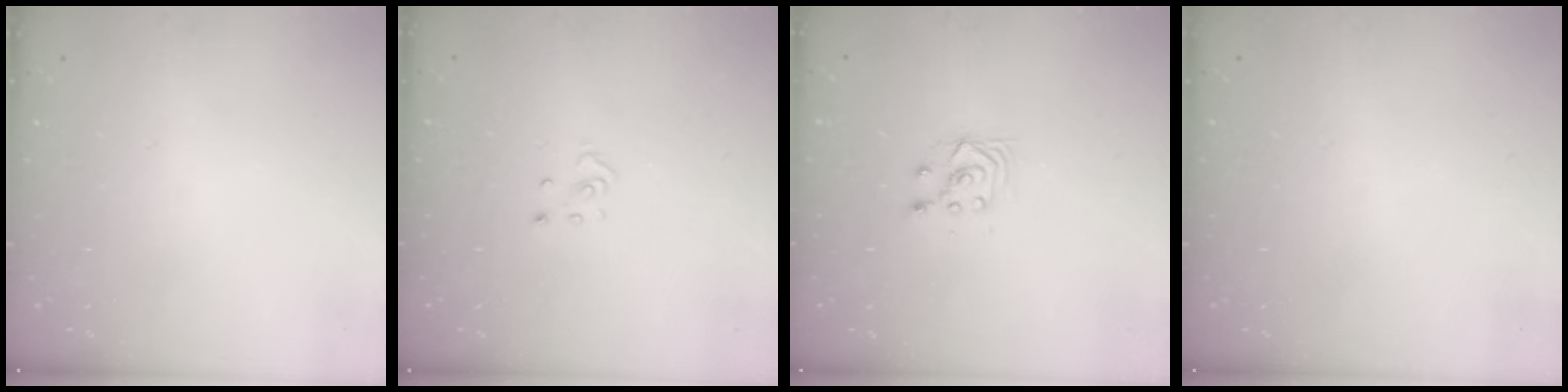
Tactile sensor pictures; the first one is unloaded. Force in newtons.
{"total": 2.3, "press": 2.3, "slide": 0.2}
{"total": 3.7, "press": 3.4, "slide": 1.6}
{"total": 0.0}